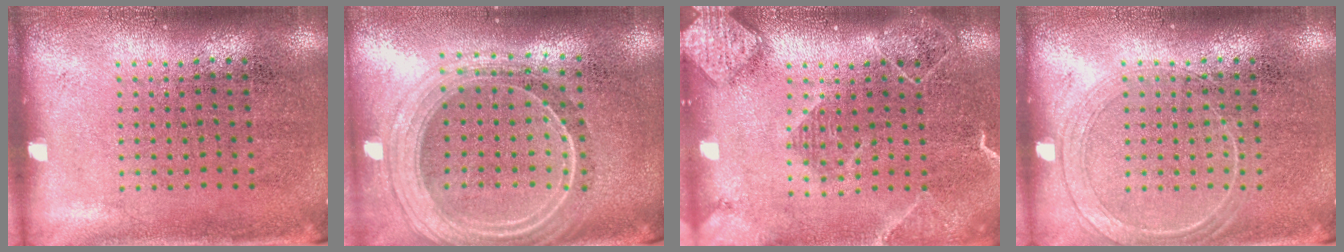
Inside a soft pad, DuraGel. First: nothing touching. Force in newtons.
{"total": 2.4, "press": 2.0, "slide": 1.2}
{"total": 2.2, "press": 2.0, "slide": 1.1}
{"total": 1.6, "press": 1.6, "slide": 0.2}